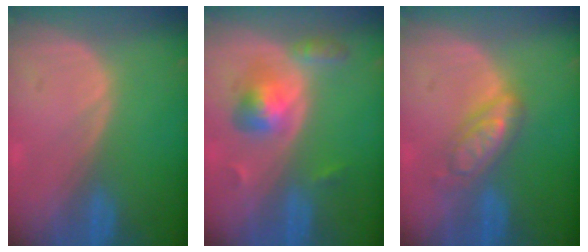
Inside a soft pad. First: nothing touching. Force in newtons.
{"total": 5.2, "press": 5.2, "slide": 0.4}
{"total": 5.3, "press": 5.2, "slide": 0.2}